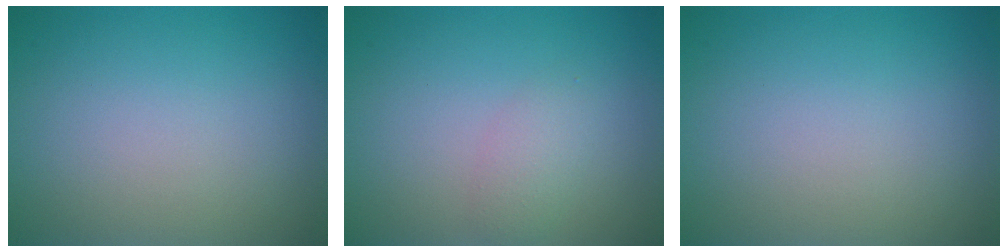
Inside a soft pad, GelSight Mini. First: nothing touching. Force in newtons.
{"total": 1.6, "press": 1.6, "slide": 0.1}
{"total": 0.0}